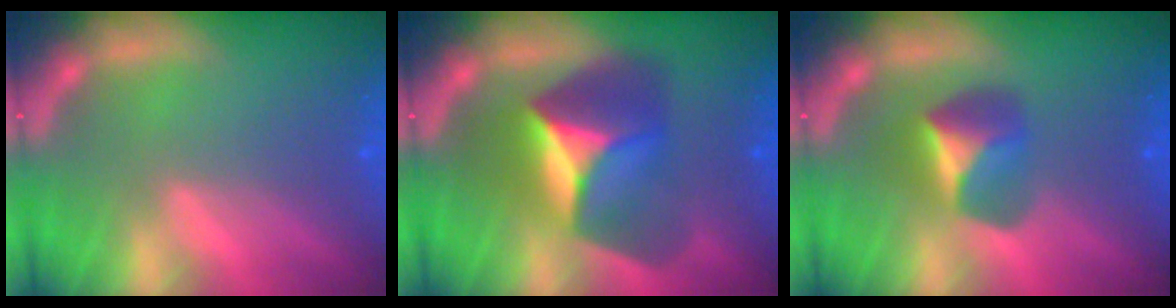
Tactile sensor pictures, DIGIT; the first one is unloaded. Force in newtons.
{"total": 8.5}
{"total": 3.9}